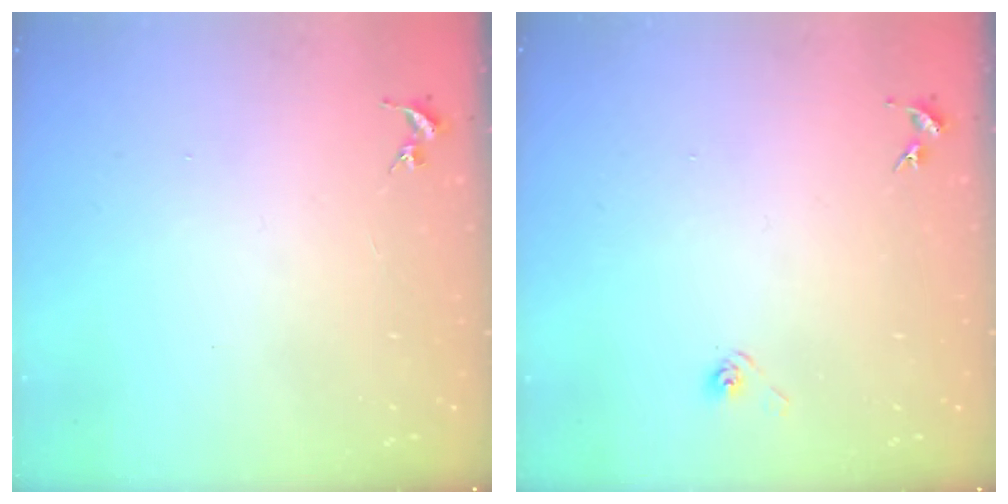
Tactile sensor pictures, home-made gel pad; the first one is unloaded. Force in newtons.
{"total": 3.1, "press": 2.7, "slide": 1.4}